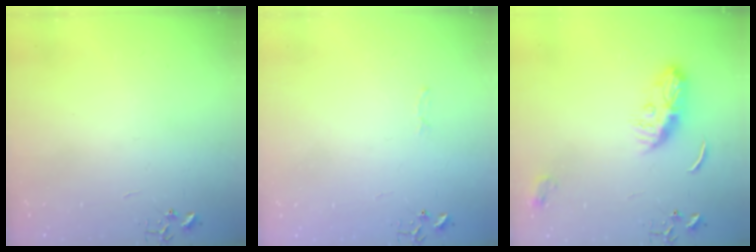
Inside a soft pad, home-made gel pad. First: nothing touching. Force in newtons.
{"total": 2.8, "press": 2.8, "slide": 0.4}
{"total": 10.9, "press": 10.9, "slide": 0.7}